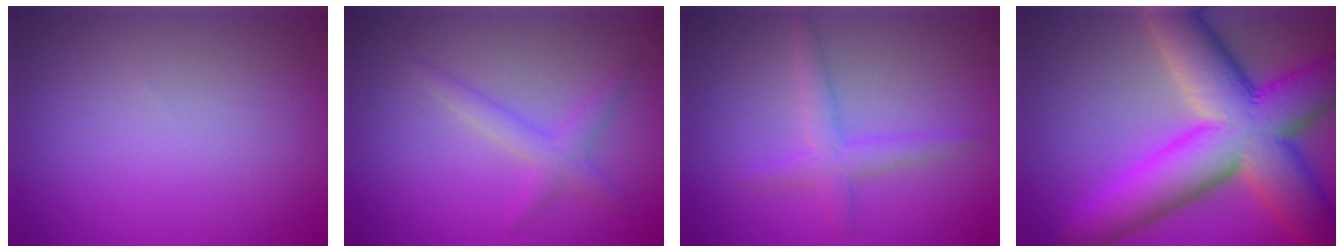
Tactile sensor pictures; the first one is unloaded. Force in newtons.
{"total": 2.0, "press": 2.0, "slide": 0.1}
{"total": 2.4, "press": 2.4, "slide": 0.2}
{"total": 14.5, "press": 14.5, "slide": 0.6}